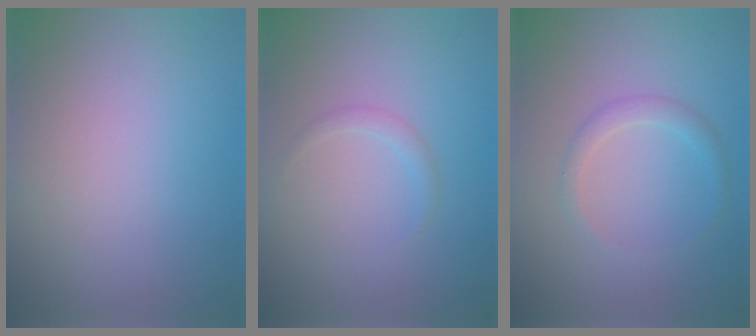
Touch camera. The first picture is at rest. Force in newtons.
{"total": 0.9, "press": 0.9, "slide": 0.1}
{"total": 1.5, "press": 1.5, "slide": 0.0}